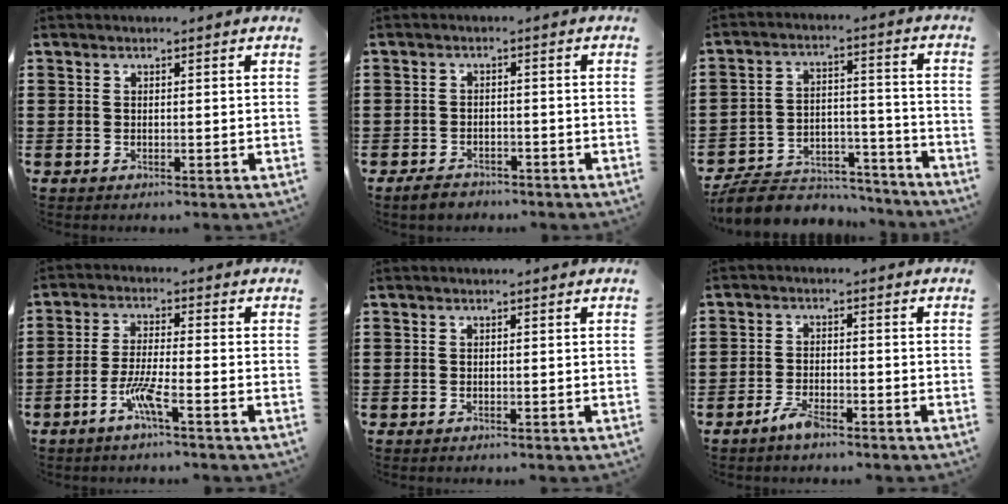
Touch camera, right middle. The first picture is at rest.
{"total": 2.1, "force": [-1.9, 0.8, 0.3], "torque": [-0.013, 0.004, -0.041]}
{"total": 8.2, "force": [-7.8, 2.1, 1.5], "torque": [-0.026, 0.024, -0.151]}
{"total": 5.1, "force": [-3.0, 0.4, 4.1], "torque": [-0.089, -0.007, -0.058]}
{"total": 0.0}
{"total": 3.0, "force": [-2.6, 0.9, 1.3], "torque": [-0.030, 0.004, -0.051]}